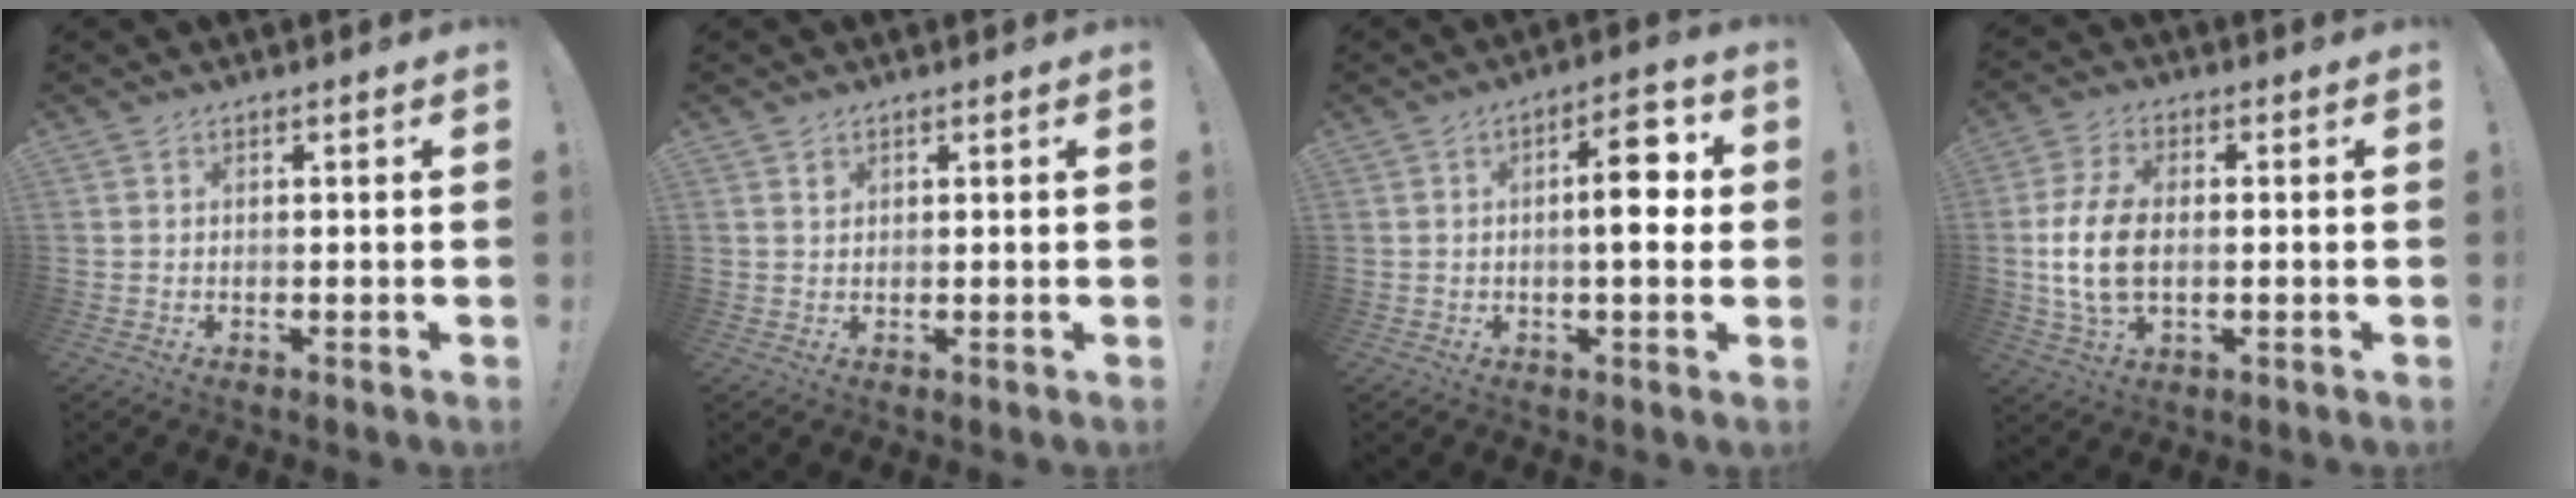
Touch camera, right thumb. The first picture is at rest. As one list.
[{"total": 1.1, "force": [0.7, 0.8, 0.2], "torque": [0.007, -0.004, 0.012]}, {"total": 10.0, "force": [1.0, 3.3, 9.4], "torque": [-0.126, 0.003, 0.009]}, {"total": 11.9, "force": [-0.5, 7.1, 9.6], "torque": [-0.190, -0.005, -0.006]}]